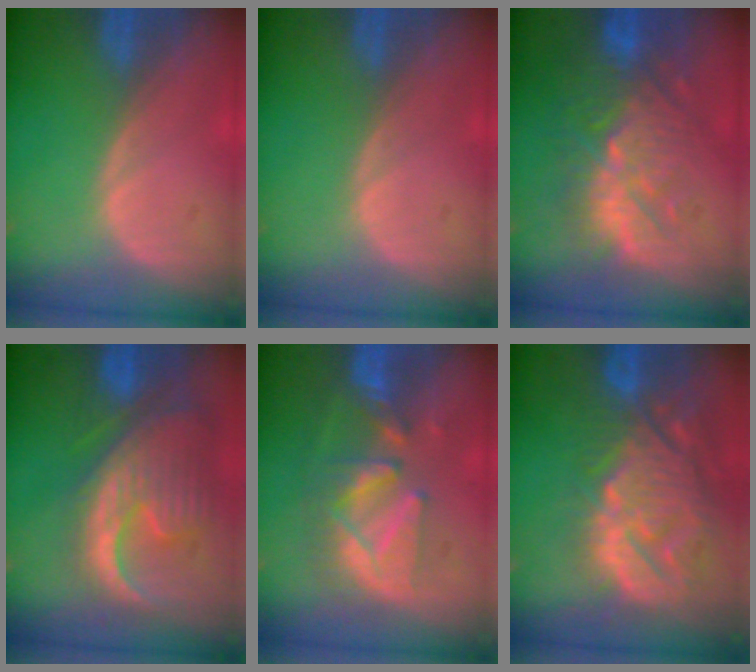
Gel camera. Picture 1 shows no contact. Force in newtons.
{"total": 0.0}
{"total": 10.1, "press": 9.7, "slide": 2.8}
{"total": 13.2, "press": 11.4, "slide": 6.7}
{"total": 8.6, "press": 8.5, "slide": 1.5}
{"total": 14.5, "press": 12.4, "slide": 7.6}